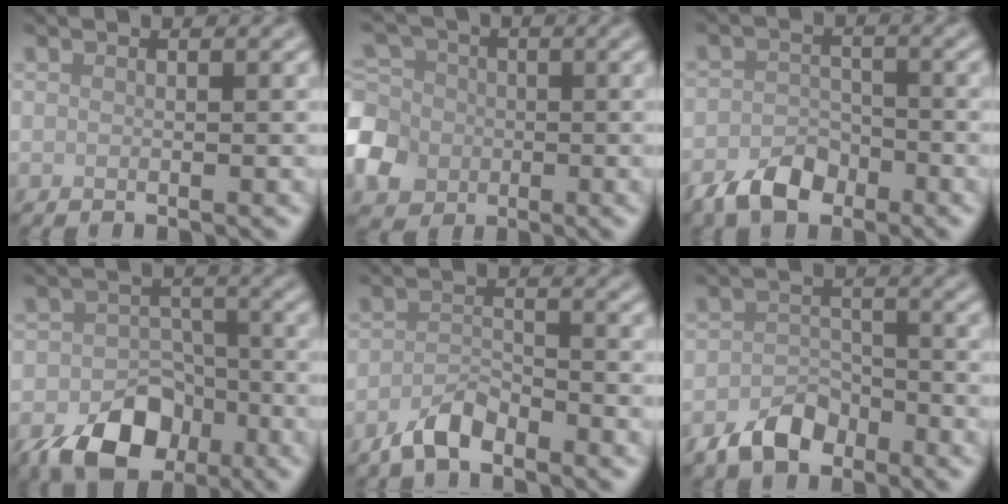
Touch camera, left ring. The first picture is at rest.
{"total": 5.5, "force": [-1.9, 4.6, 2.4], "torque": [-0.057, 0.005, -0.053]}
{"total": 4.2, "force": [-2.8, 2.5, 1.9], "torque": [-0.031, -0.002, -0.057]}
{"total": 7.3, "force": [-4.4, 4.7, 3.6], "torque": [-0.054, -0.008, -0.074]}
{"total": 3.2, "force": [-2.6, 1.1, 1.5], "torque": [-0.031, 0.004, -0.056]}
{"total": 4.0, "force": [-2.8, 2.2, 1.7], "torque": [-0.026, 0.001, -0.055]}